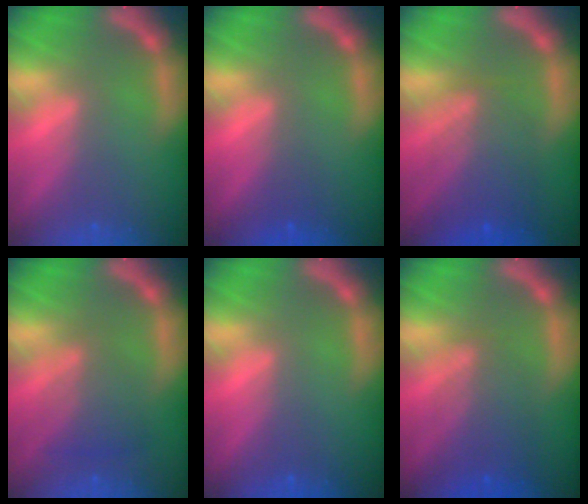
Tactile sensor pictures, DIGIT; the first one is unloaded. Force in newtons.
{"total": 1.0}
{"total": 6.1}
{"total": 4.0}
{"total": 0.0}
{"total": 5.1}